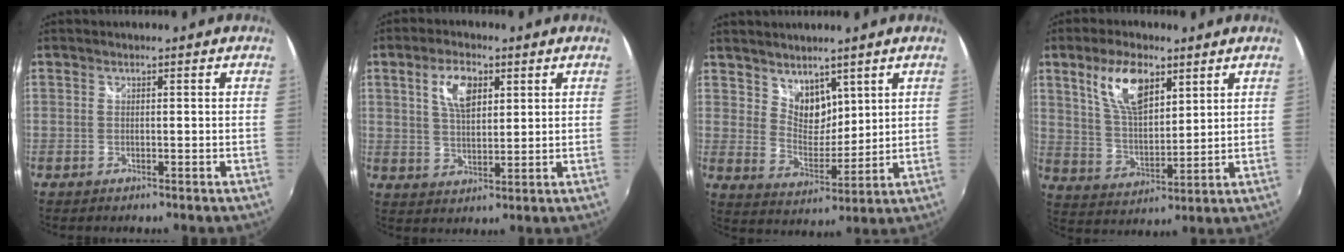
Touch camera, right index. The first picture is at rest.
{"total": 7.3, "force": [3.0, 3.6, 5.6], "torque": [-0.103, 0.011, 0.055]}
{"total": 7.1, "force": [5.0, 4.3, 2.6], "torque": [-0.032, -0.002, 0.097]}
{"total": 11.5, "force": [6.1, 5.1, 8.3], "torque": [-0.156, 0.011, 0.123]}